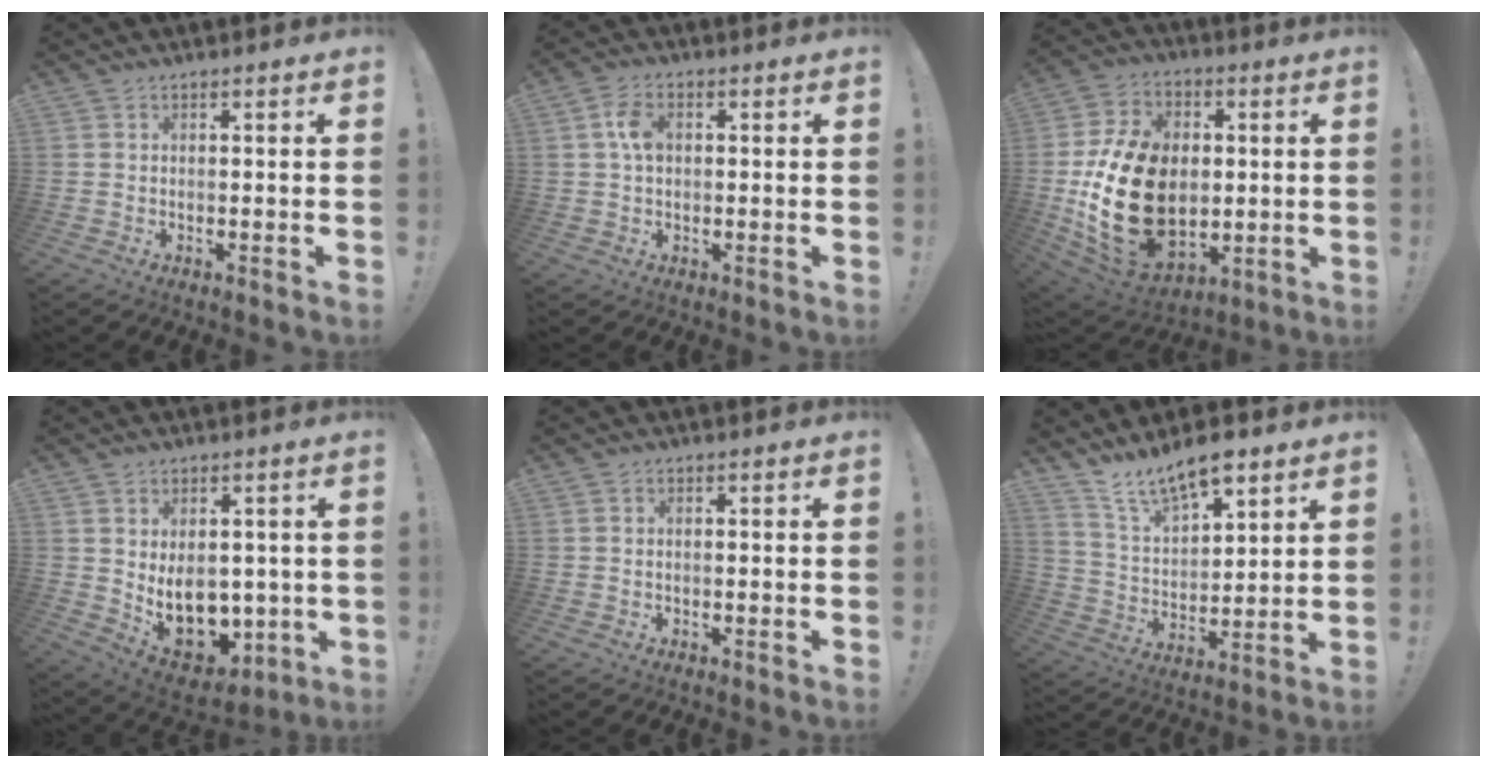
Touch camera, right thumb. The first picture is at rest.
{"total": 5.6, "force": [0.9, 3.5, 4.2], "torque": [-0.072, 0.003, 0.013]}
{"total": 26.7, "force": [-2.0, 18.5, 19.1], "torque": [-0.364, 0.014, -0.012]}
{"total": 13.4, "force": [0.4, 9.9, 9.0], "torque": [-0.126, -0.018, 0.025]}
{"total": 0.0}
{"total": 11.6, "force": [9.7, 4.1, 5.0], "torque": [-0.098, -0.067, 0.178]}